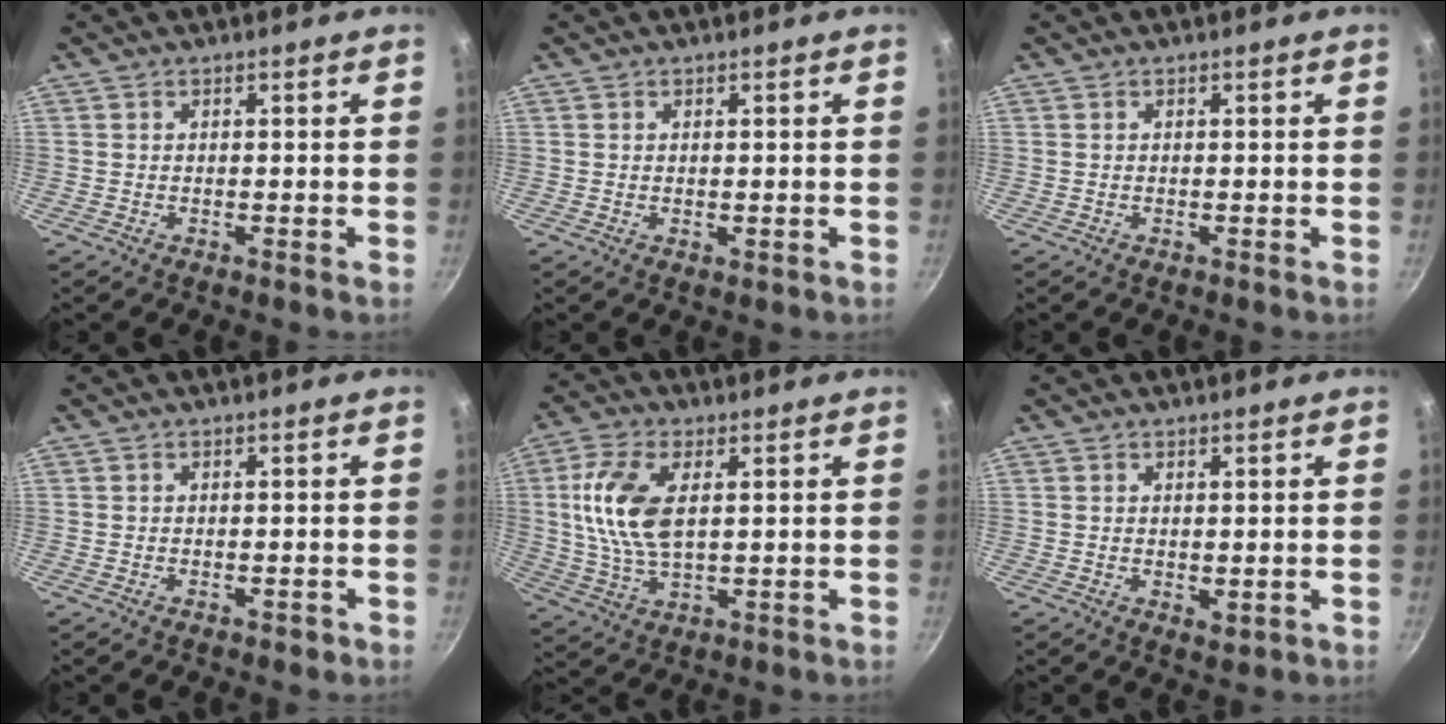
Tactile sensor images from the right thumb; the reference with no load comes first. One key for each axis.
{"total": 0.6, "fx": 0.1, "fy": 0.3, "fz": 0.5, "tx": -0.005, "ty": -0.005, "tz": 0.001}
{"total": 0.0}
{"total": 1.1, "fx": -0.5, "fy": 0.6, "fz": 0.7, "tx": -0.004, "ty": 0.006, "tz": -0.006}
{"total": 11.9, "fx": 2.2, "fy": 6.1, "fz": 10.0, "tx": -0.200, "ty": 0.002, "tz": 0.040}
{"total": 1.9, "fx": 0.5, "fy": 1.1, "fz": 1.4, "tx": -0.019, "ty": -0.010, "tz": 0.007}